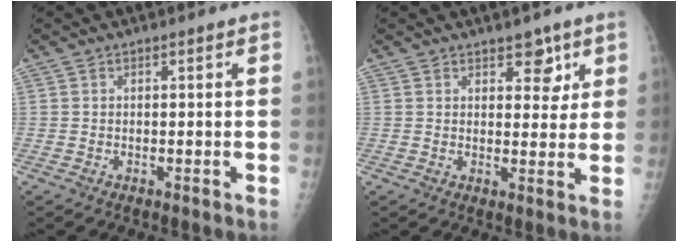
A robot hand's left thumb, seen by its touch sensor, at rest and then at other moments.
{"total": 4.8, "force": [3.0, 2.7, 2.7], "torque": [-0.005, -0.016, 0.038]}